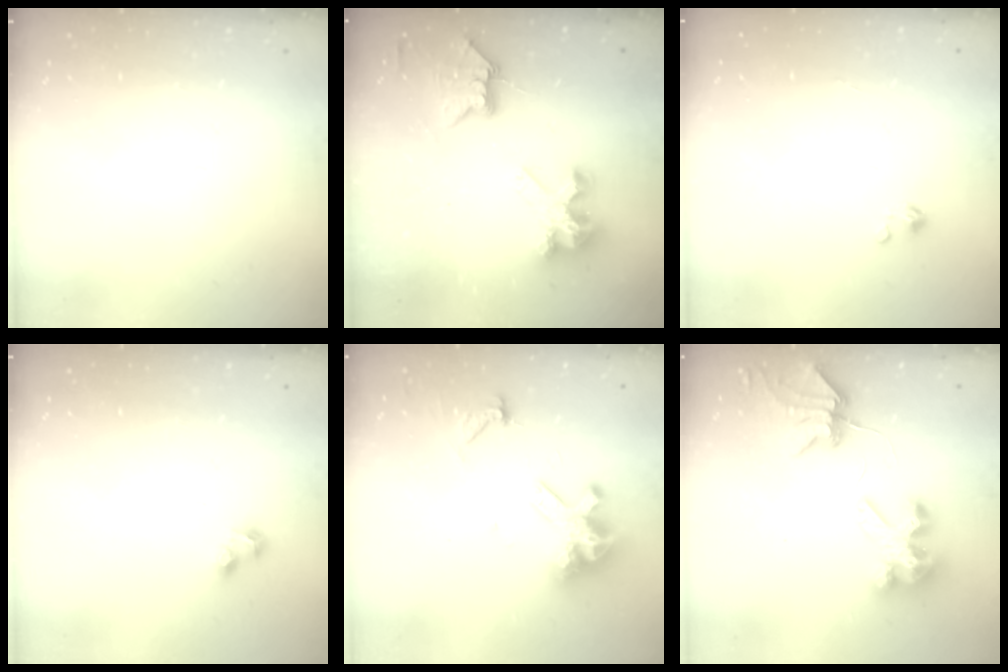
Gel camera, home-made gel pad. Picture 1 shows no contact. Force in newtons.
{"total": 7.1, "press": 7.1, "slide": 0.1}
{"total": 0.0}
{"total": 2.4, "press": 2.2, "slide": 0.9}
{"total": 11.0, "press": 10.9, "slide": 1.4}
{"total": 6.7, "press": 6.6, "slide": 0.8}